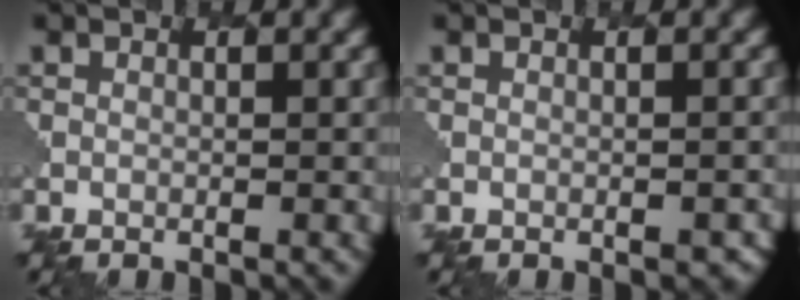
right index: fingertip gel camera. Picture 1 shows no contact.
{"total": 1.5, "force": [-0.8, 0.8, 0.9], "torque": [-0.007, -0.002, 0.000]}